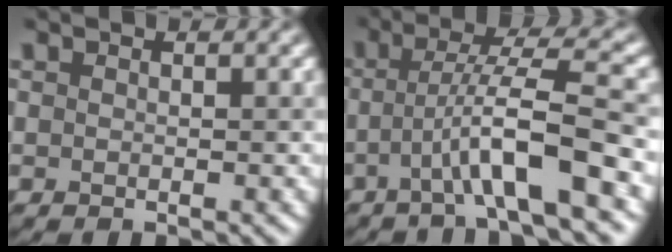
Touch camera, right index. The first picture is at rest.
{"total": 6.4, "force": [-1.9, 0.5, 6.1], "torque": [-0.106, 0.016, -0.033]}